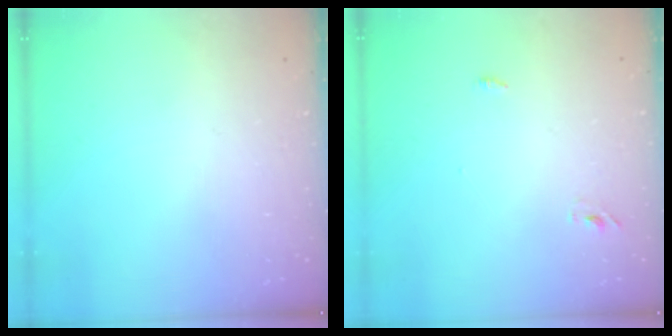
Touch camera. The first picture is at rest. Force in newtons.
{"total": 2.9, "press": 2.7, "slide": 1.0}